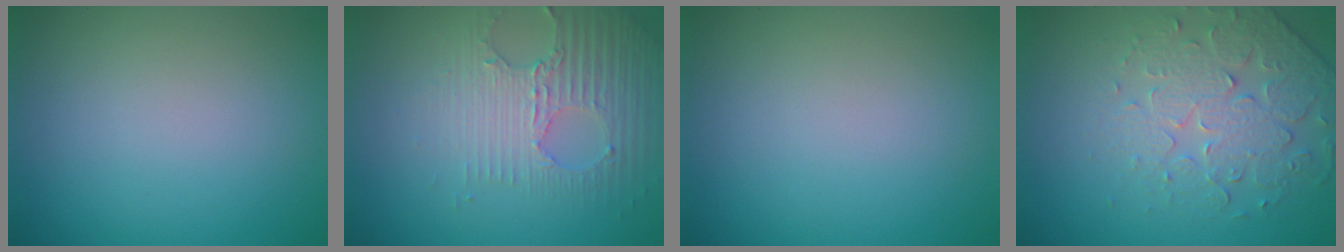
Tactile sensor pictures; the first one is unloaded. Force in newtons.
{"total": 3.5, "press": 3.4, "slide": 0.8}
{"total": 0.0}
{"total": 4.6, "press": 3.8, "slide": 2.5}